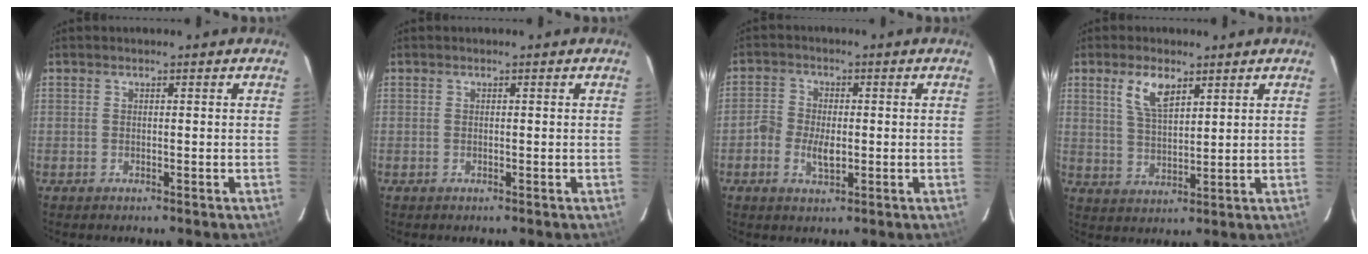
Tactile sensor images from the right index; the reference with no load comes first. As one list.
[{"total": 0.0}, {"total": 4.9, "force": [-1.3, 3.1, 3.6], "torque": [-0.081, 0.003, -0.028]}, {"total": 6.6, "force": [3.6, 2.8, 4.7], "torque": [-0.089, 0.006, 0.074]}]